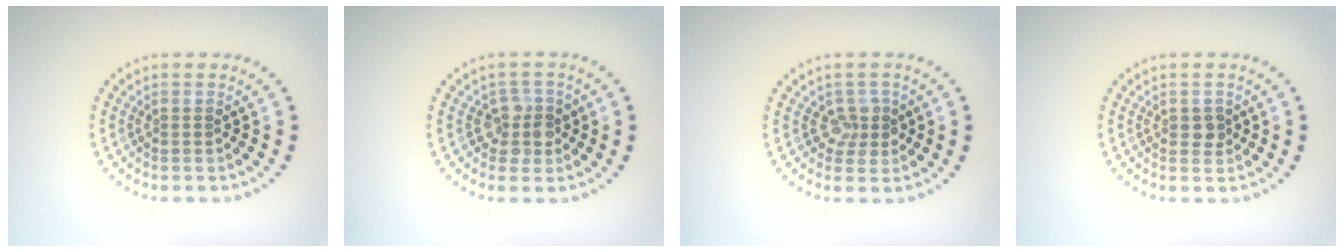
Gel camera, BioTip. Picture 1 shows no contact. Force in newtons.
{"total": 2.4, "press": 2.2, "slide": 1.1}
{"total": 2.0, "press": 1.7, "slide": 0.9}
{"total": 1.3, "press": 1.3, "slide": 0.2}